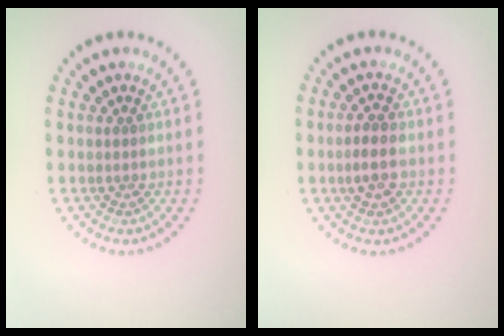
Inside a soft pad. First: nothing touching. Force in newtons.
{"total": 2.3, "press": 2.2, "slide": 0.3}